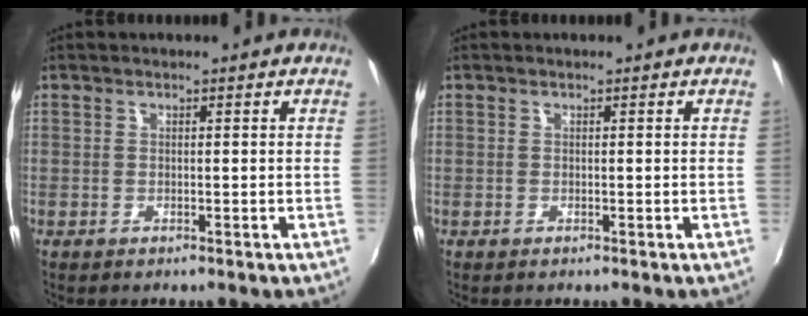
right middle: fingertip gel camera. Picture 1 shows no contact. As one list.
[{"total": 0.0}]